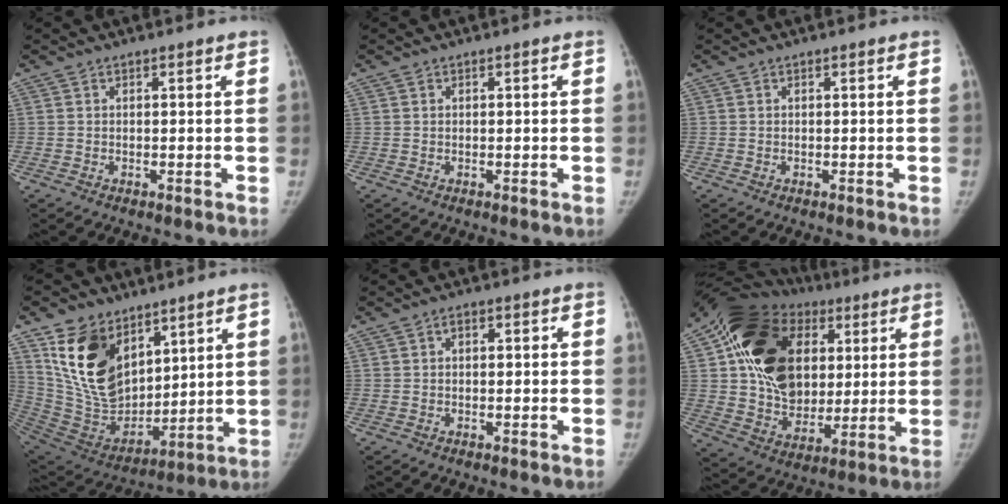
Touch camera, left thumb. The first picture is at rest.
{"total": 0.0}
{"total": 0.0}
{"total": 19.9, "force": [9.6, 12.5, 12.1], "torque": [-0.185, -0.053, 0.198]}
{"total": 2.1, "force": [0.0, 1.4, 1.5], "torque": [-0.013, 0.005, -0.006]}
{"total": 26.5, "force": [6.4, 19.5, 16.8], "torque": [-0.276, 0.008, 0.112]}